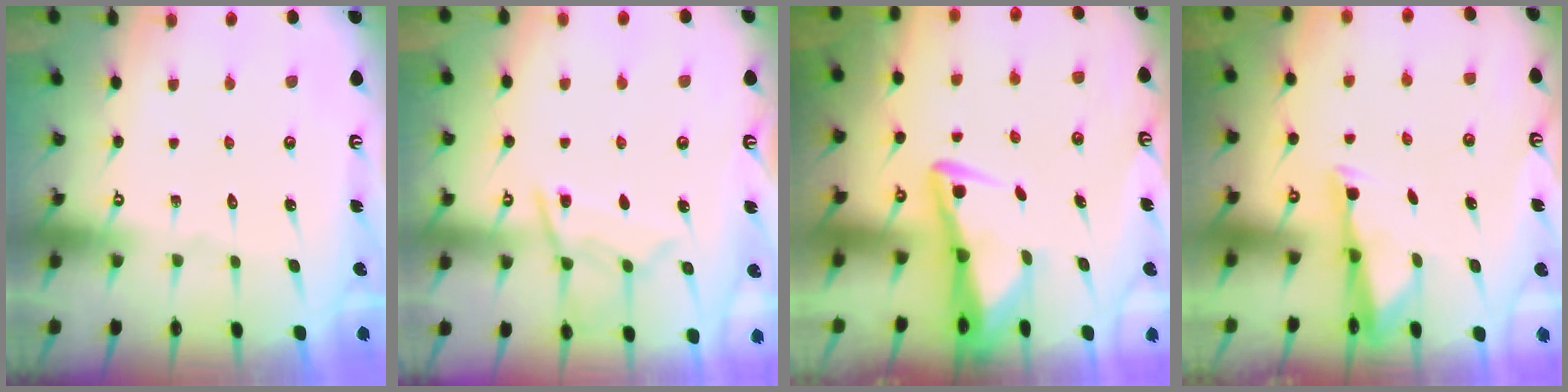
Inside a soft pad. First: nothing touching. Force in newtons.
{"total": 10.2, "press": 10.2, "slide": 1.1}
{"total": 3.9, "press": 3.9, "slide": 0.6}
{"total": 2.9, "press": 2.9, "slide": 0.6}